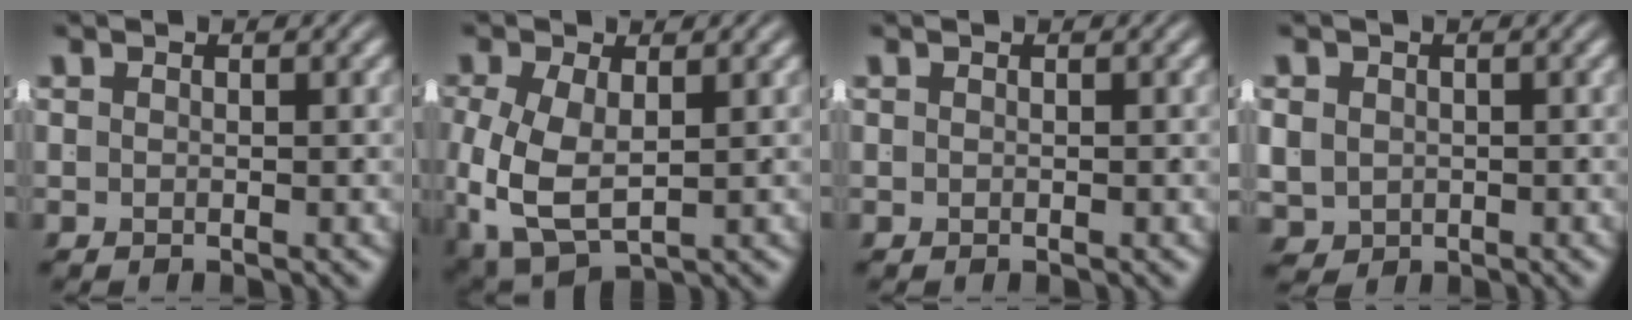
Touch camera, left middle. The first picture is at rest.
{"total": 7.1, "force": [-1.5, 5.0, 4.7], "torque": [-0.125, -0.041, -0.001]}
{"total": 0.0}
{"total": 5.1, "force": [-1.0, 4.5, 2.0], "torque": [-0.062, -0.037, 0.000]}